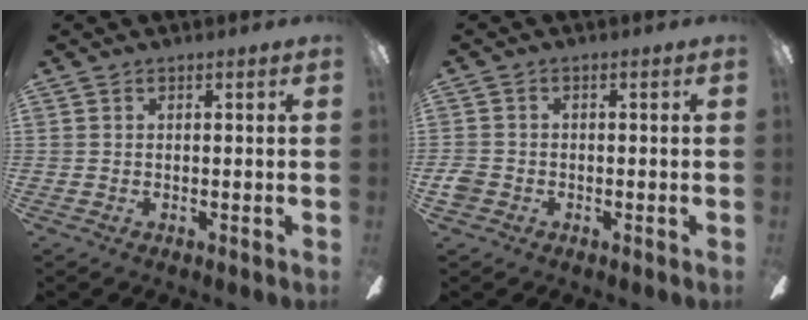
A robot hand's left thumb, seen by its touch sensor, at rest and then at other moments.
{"total": 2.4, "force": [-1.2, 1.8, 1.0], "torque": [-0.022, 0.005, -0.024]}